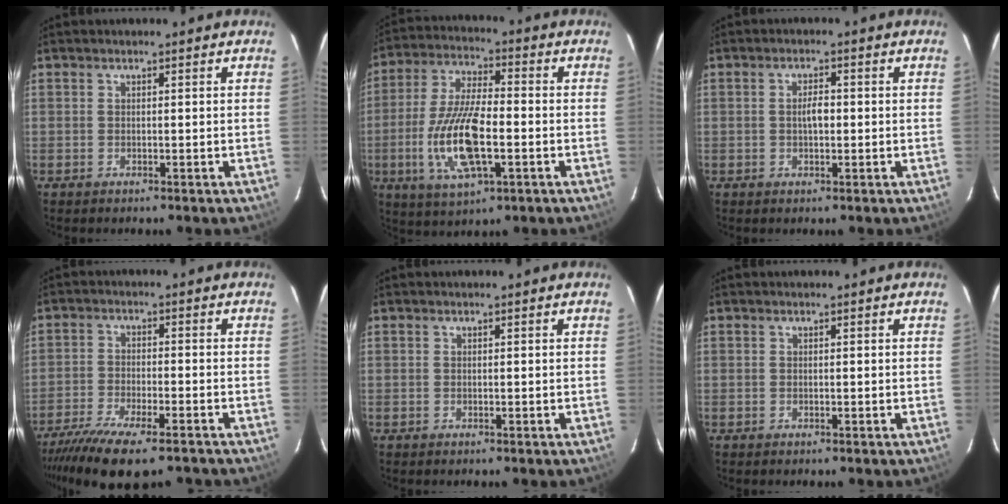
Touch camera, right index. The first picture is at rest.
{"total": 14.9, "force": [-3.7, 5.2, 13.4], "torque": [-0.282, -0.010, -0.067]}
{"total": 2.7, "force": [-0.1, 1.3, 2.4], "torque": [-0.044, 0.005, 0.000]}
{"total": 14.5, "force": [-11.6, 3.3, 8.2], "torque": [-0.172, -0.043, -0.193]}
{"total": 0.0}
{"total": 0.0}